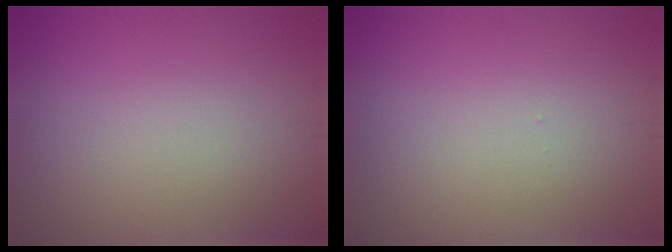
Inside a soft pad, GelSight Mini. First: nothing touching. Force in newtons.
{"total": 0.0}